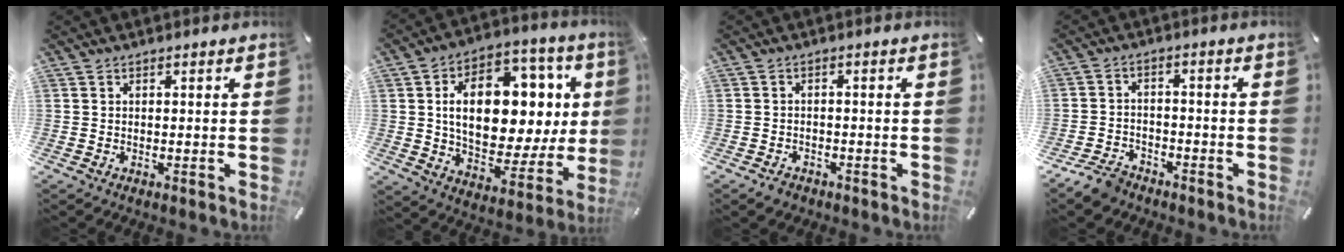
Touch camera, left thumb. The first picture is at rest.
{"total": 20.1, "force": [4.3, 12.9, 14.8], "torque": [-0.232, -0.021, 0.078]}
{"total": 2.1, "force": [-1.6, 1.2, 0.5], "torque": [-0.009, 0.009, -0.033]}
{"total": 5.7, "force": [-4.6, 2.8, 1.8], "torque": [-0.042, 0.023, -0.088]}